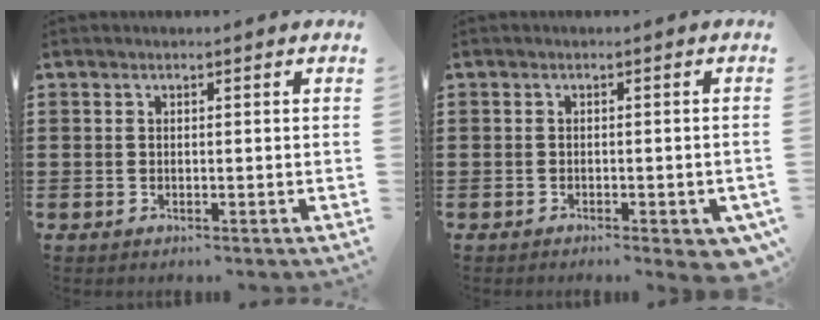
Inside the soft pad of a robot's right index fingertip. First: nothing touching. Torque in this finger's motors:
{"motor_torque": [1.89, -0.25, 0.74, 0.11]}